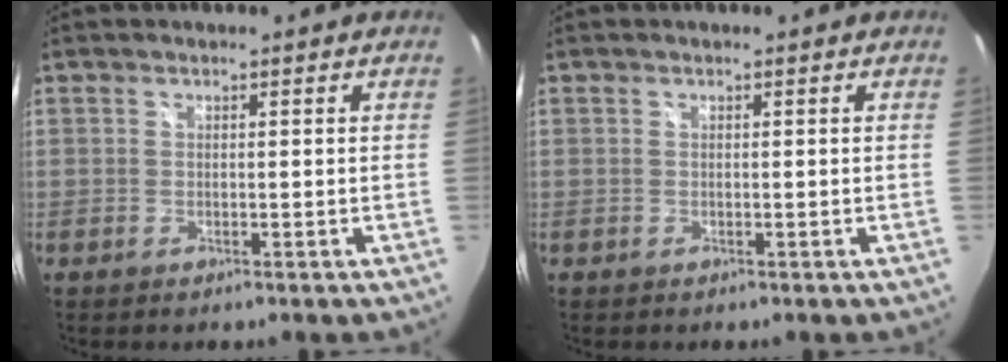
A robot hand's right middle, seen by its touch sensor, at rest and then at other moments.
{"total": 0.0}